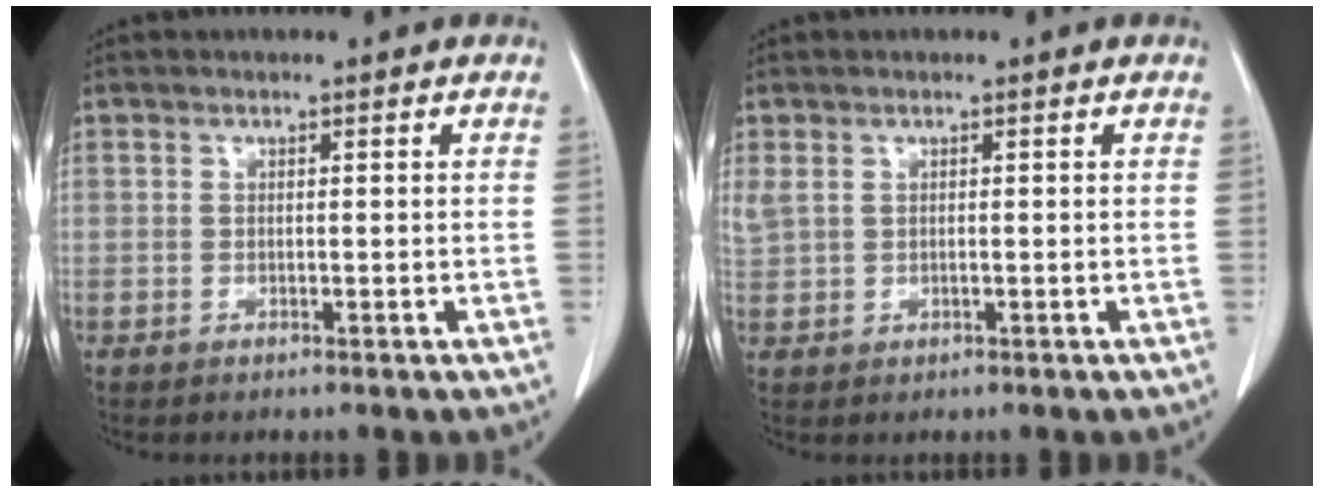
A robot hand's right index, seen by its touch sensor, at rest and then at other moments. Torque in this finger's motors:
{"motor_torque": [0.50, 0.49, 0.05, 0.07]}